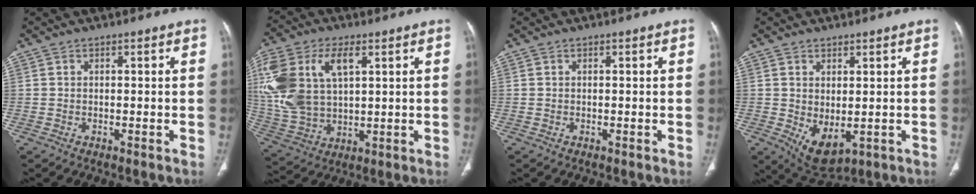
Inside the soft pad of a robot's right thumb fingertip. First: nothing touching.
{"total": 19.1, "force": [5.5, 11.2, 14.5], "torque": [-0.322, -0.001, 0.109]}
{"total": 0.0}
{"total": 6.6, "force": [-0.6, 3.7, 5.4], "torque": [-0.083, -0.013, 0.013]}